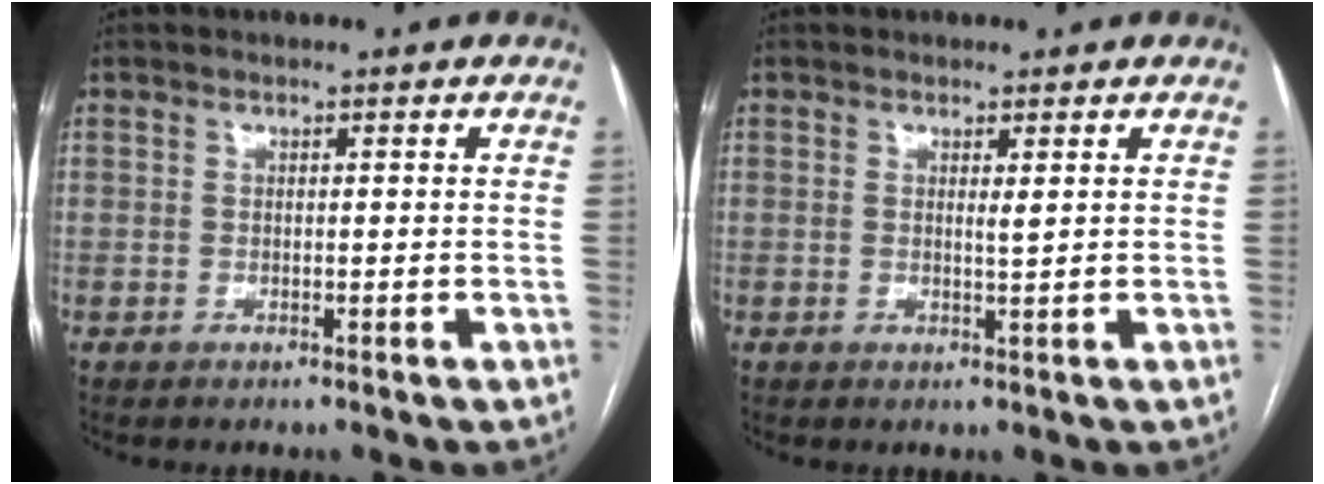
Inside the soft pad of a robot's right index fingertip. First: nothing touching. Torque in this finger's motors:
{"motor_torque": [0.02, 0.06, 0.06, 0.00]}